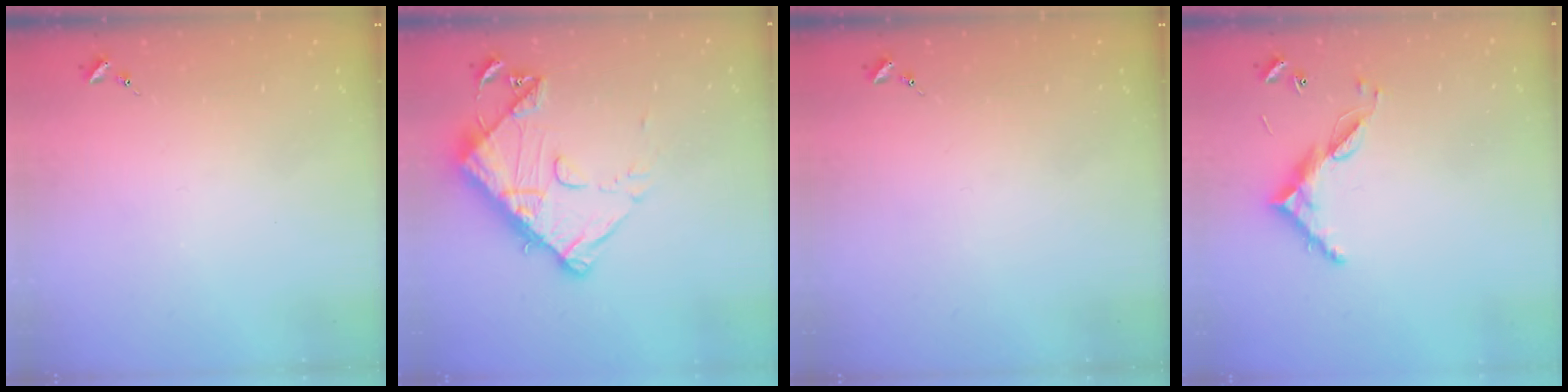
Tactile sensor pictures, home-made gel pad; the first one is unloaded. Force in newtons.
{"total": 13.6, "press": 13.5, "slide": 1.3}
{"total": 0.0}
{"total": 8.7, "press": 8.7, "slide": 0.5}